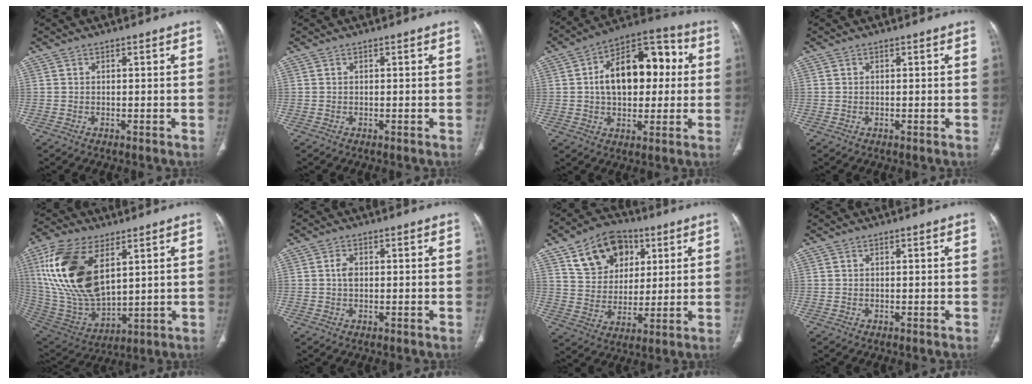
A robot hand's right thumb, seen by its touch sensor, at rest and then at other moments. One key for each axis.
{"total": 0.0}
{"total": 18.5, "fx": 2.2, "fy": 11.2, "fz": 14.5, "tx": -0.189, "ty": 0.034, "tz": 0.031}
{"total": 0.0}
{"total": 22.6, "fx": 7.8, "fy": 11.8, "fz": 17.6, "tx": -0.349, "ty": -0.030, "tz": 0.155}
{"total": 2.1, "fx": 0.1, "fy": 1.4, "fz": 1.5, "tx": -0.029, "ty": 0.003, "tz": 0.001}
{"total": 14.9, "fx": 6.8, "fy": 10.8, "fz": 7.7, "tx": -0.094, "ty": -0.013, "tz": 0.121}
{"total": 0.0}